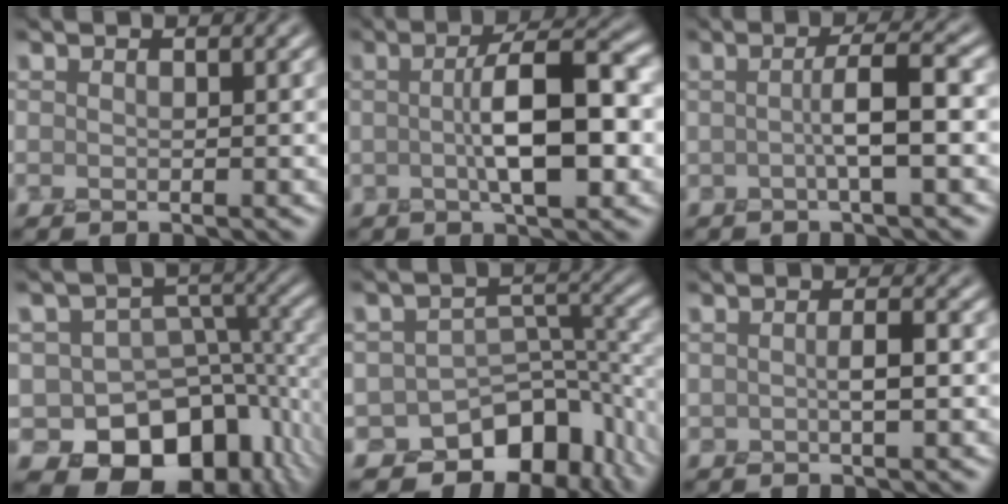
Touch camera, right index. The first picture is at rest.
{"total": 7.0, "force": [-0.1, 2.0, 6.7], "torque": [-0.108, 0.005, -0.004]}
{"total": 3.5, "force": [-0.2, 0.4, 3.5], "torque": [-0.061, 0.008, -0.008]}
{"total": 12.3, "force": [-6.0, 8.5, 6.6], "torque": [-0.090, -0.014, -0.079]}
{"total": 9.7, "force": [-6.6, 5.7, 4.2], "torque": [-0.047, -0.004, -0.100]}
{"total": 1.8, "force": [-0.1, 0.3, 1.8], "torque": [-0.032, 0.003, -0.002]}